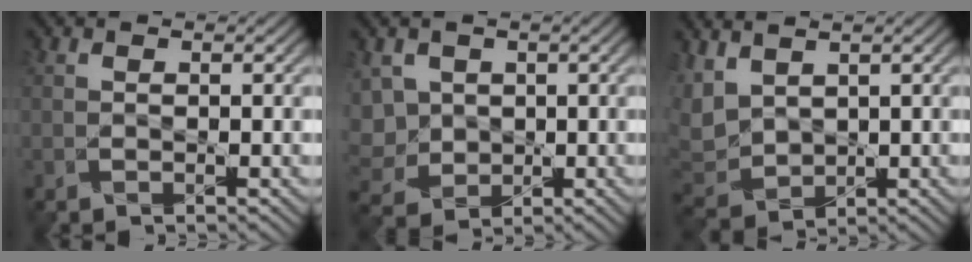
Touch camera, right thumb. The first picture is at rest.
{"total": 5.2, "force": [0.5, 4.4, 2.8], "torque": [-0.113, 0.001, 0.002]}
{"total": 5.5, "force": [2.7, 3.2, 3.6], "torque": [-0.128, 0.007, 0.055]}